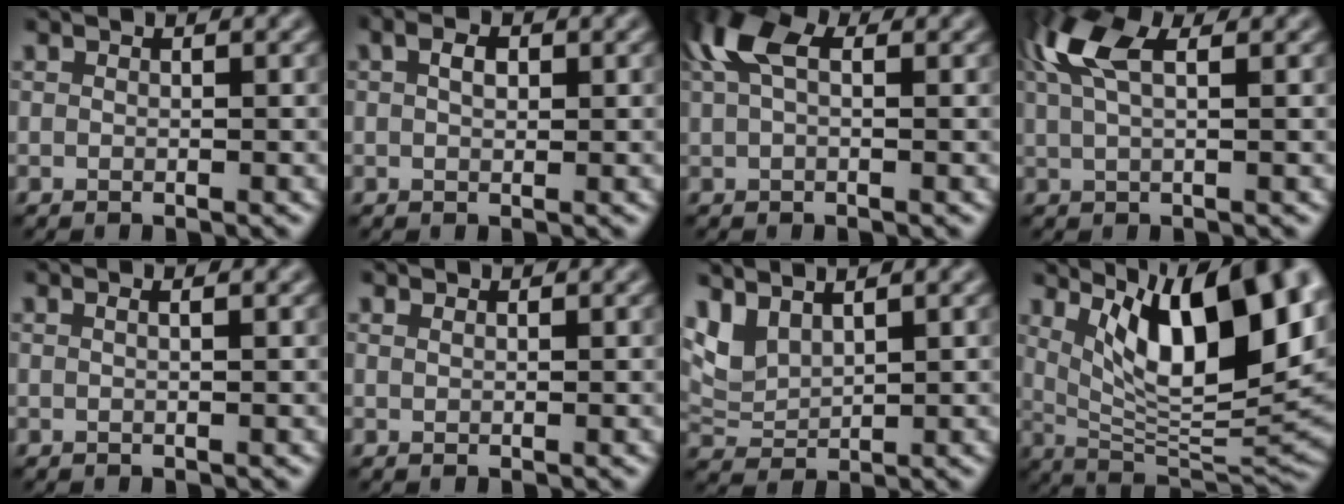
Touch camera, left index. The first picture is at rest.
{"total": 1.8, "force": [0.6, 1.0, 1.4], "torque": [-0.026, 0.004, 0.009]}
{"total": 5.1, "force": [2.1, 2.6, 3.8], "torque": [-0.090, 0.017, 0.031]}
{"total": 6.1, "force": [2.7, 2.5, 4.9], "torque": [-0.110, 0.023, 0.047]}
{"total": 1.3, "force": [0.5, 0.5, 1.0], "torque": [-0.006, -0.002, -0.003]}
{"total": 0.8, "force": [0.7, 0.3, 0.2], "torque": [-0.008, -0.002, 0.009]}
{"total": 3.2, "force": [2.5, 1.2, 1.6], "torque": [-0.044, 0.001, 0.058]}
{"total": 13.5, "force": [5.0, 4.8, 11.6], "torque": [-0.163, 0.001, 0.085]}